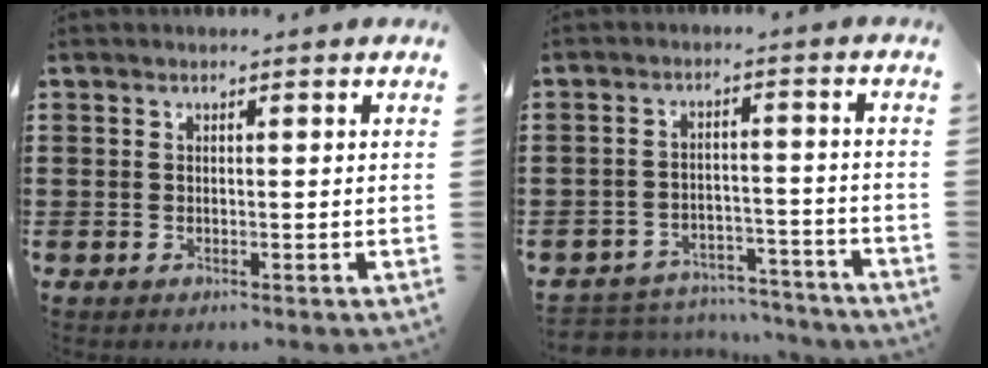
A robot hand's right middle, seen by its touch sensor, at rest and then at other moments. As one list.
[{"total": 5.2, "force": [-5.1, 0.9, 0.1], "torque": [-0.008, 0.012, -0.107]}]